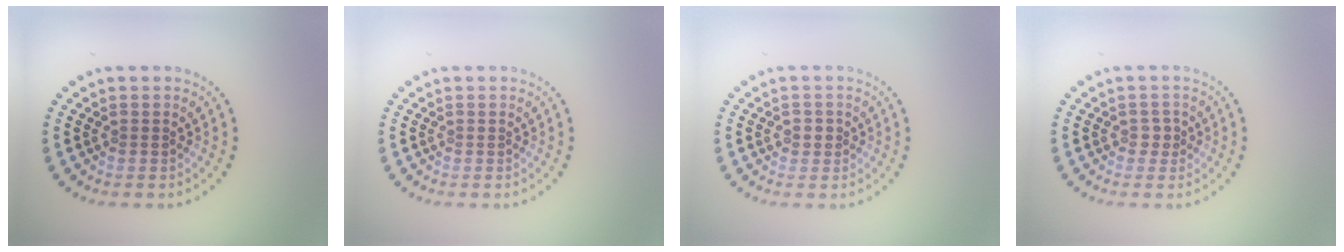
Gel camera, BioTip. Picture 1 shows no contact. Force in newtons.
{"total": 0.0}
{"total": 1.1, "press": 1.0, "slide": 0.4}
{"total": 0.9, "press": 0.8, "slide": 0.4}